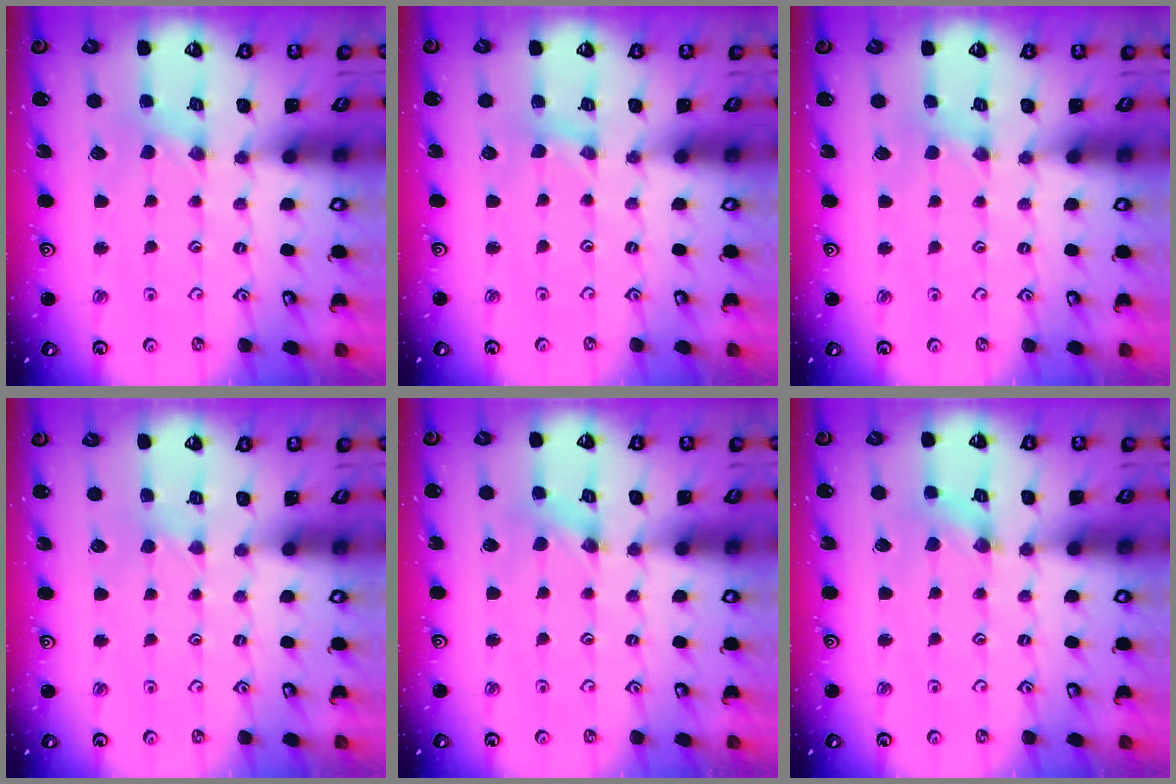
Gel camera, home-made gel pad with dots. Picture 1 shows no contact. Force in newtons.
{"total": 0.7, "press": 0.7, "slide": 0.2}
{"total": 1.5, "press": 1.4, "slide": 0.3}
{"total": 1.2, "press": 1.1, "slide": 0.3}
{"total": 0.0}
{"total": 1.2, "press": 1.2, "slide": 0.3}